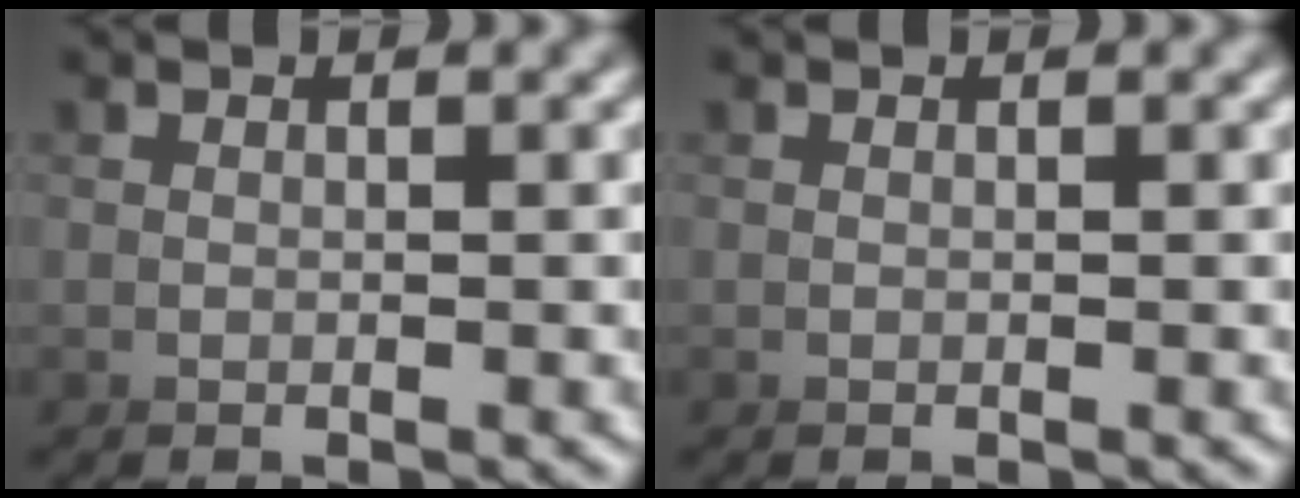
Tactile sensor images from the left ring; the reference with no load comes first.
{"total": 0.0}